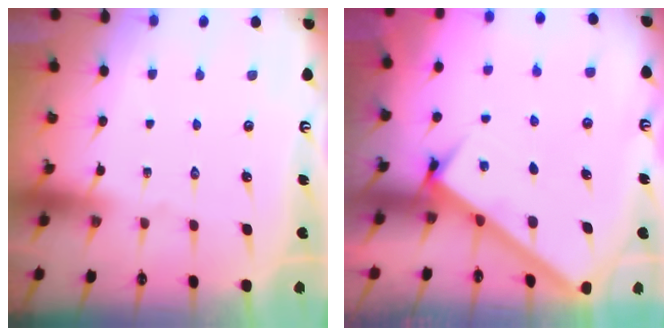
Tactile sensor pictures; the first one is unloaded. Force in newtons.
{"total": 3.0, "press": 3.0, "slide": 0.2}